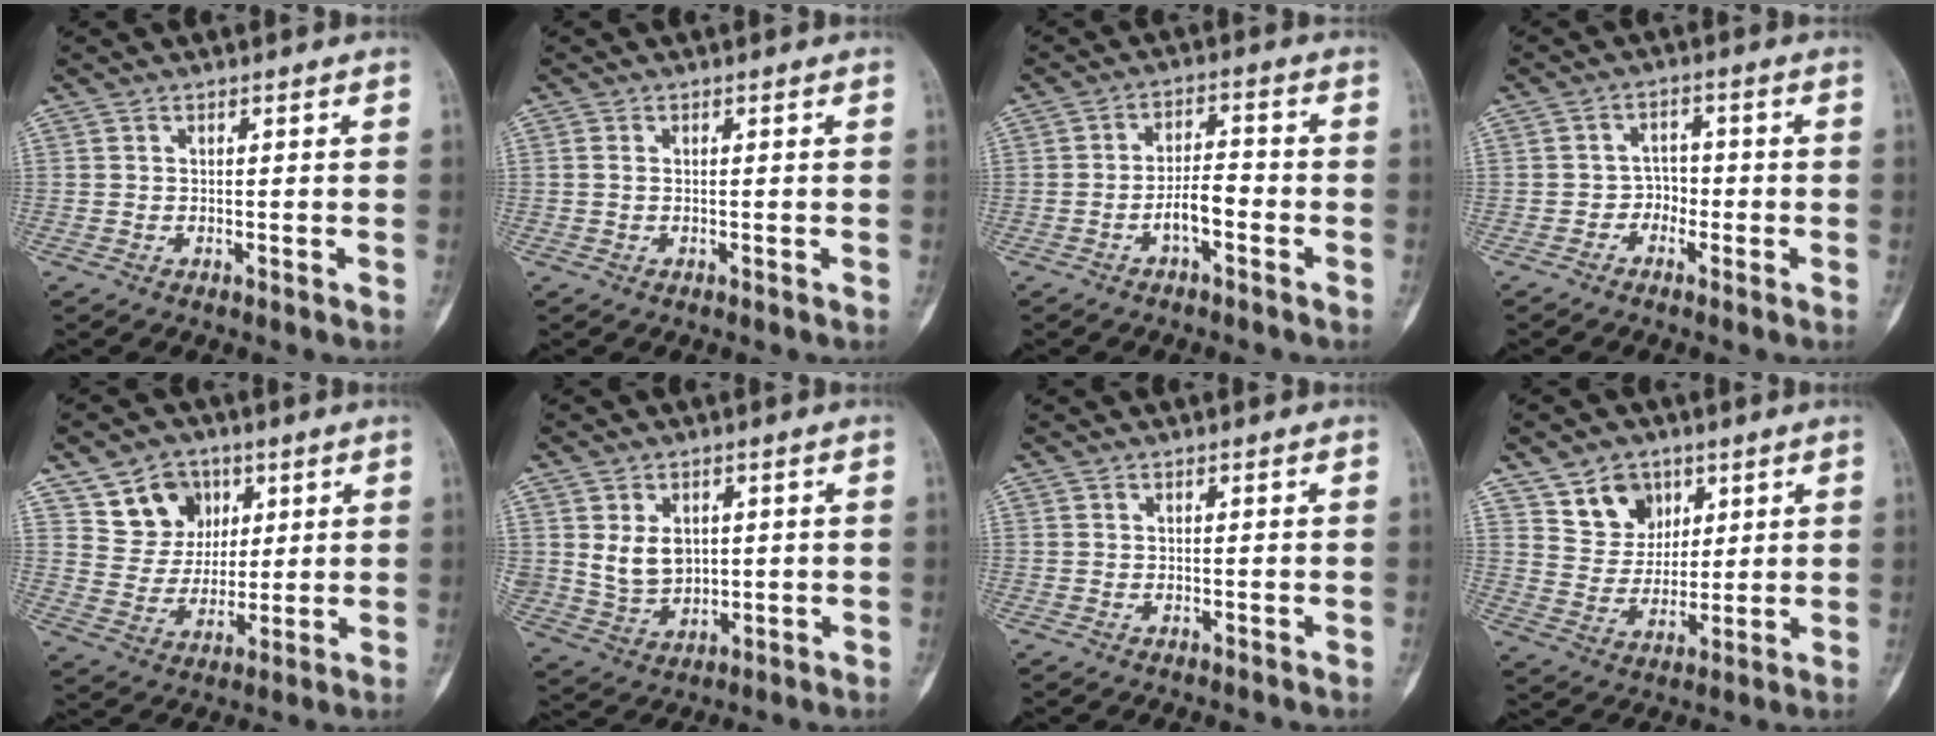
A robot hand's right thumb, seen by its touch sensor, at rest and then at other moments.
{"total": 0.7, "force": [0.0, 0.4, 0.5], "torque": [-0.014, 0.000, 0.002]}
{"total": 5.3, "force": [-2.2, 2.2, 4.3], "torque": [-0.069, 0.028, -0.039]}
{"total": 3.1, "force": [-1.5, 2.6, 0.8], "torque": [0.015, 0.017, -0.038]}
{"total": 10.8, "force": [5.4, 8.7, 3.4], "torque": [-0.018, -0.026, 0.101]}
{"total": 7.6, "force": [1.8, 5.8, 4.7], "torque": [-0.062, -0.014, 0.049]}
{"total": 0.0}
{"total": 9.3, "force": [5.2, 7.2, 2.9], "torque": [-0.016, -0.031, 0.100]}